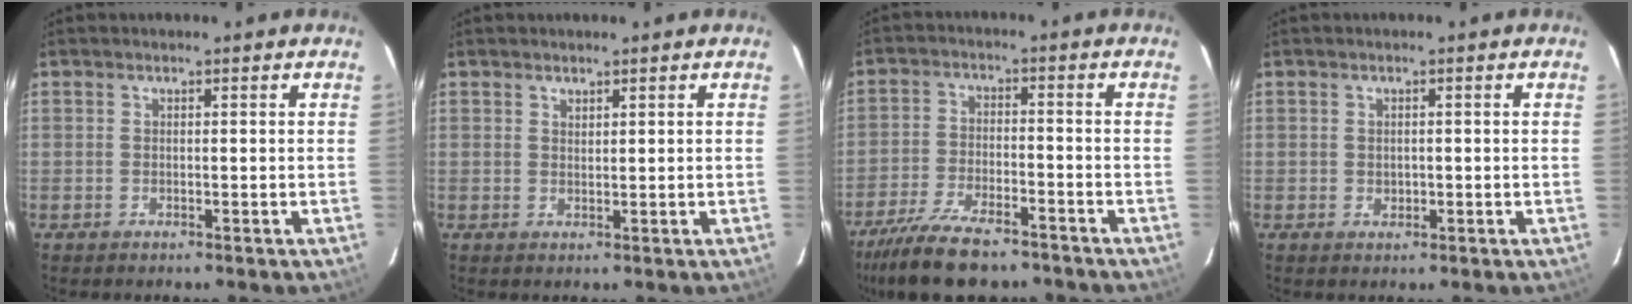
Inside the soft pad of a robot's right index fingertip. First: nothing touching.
{"total": 1.0, "force": [0.9, 0.4, 0.2], "torque": [-0.003, 0.001, 0.016]}
{"total": 15.3, "force": [-12.1, 5.1, 7.8], "torque": [-0.175, -0.022, -0.206]}
{"total": 1.3, "force": [0.0, 1.2, 0.6], "torque": [-0.005, 0.003, 0.001]}